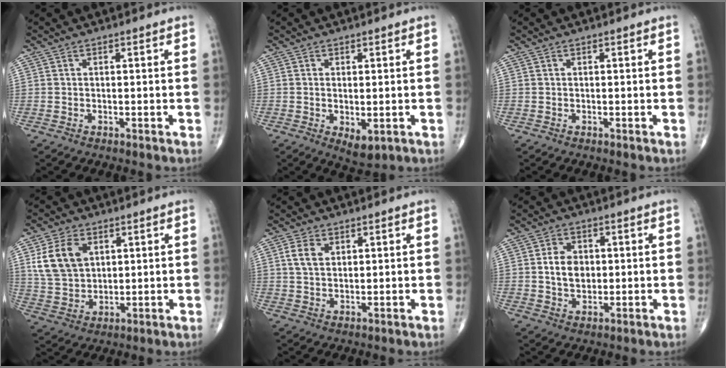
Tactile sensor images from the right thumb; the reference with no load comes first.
{"total": 4.0, "force": [-0.9, 2.0, 3.4], "torque": [-0.049, -0.011, -0.003]}
{"total": 0.0}
{"total": 10.9, "force": [3.7, 7.7, 6.9], "torque": [-0.118, -0.010, 0.079]}
{"total": 4.3, "force": [1.7, 2.8, 2.9], "torque": [-0.050, -0.001, 0.036]}
{"total": 5.7, "force": [0.5, 4.3, 3.7], "torque": [-0.048, -0.001, 0.009]}